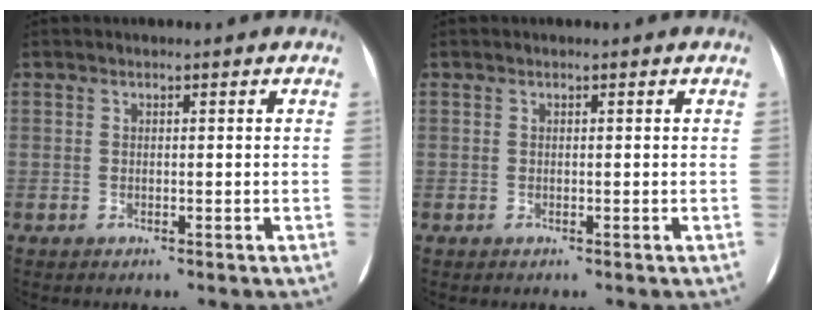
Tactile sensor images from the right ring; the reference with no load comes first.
{"total": 0.0}